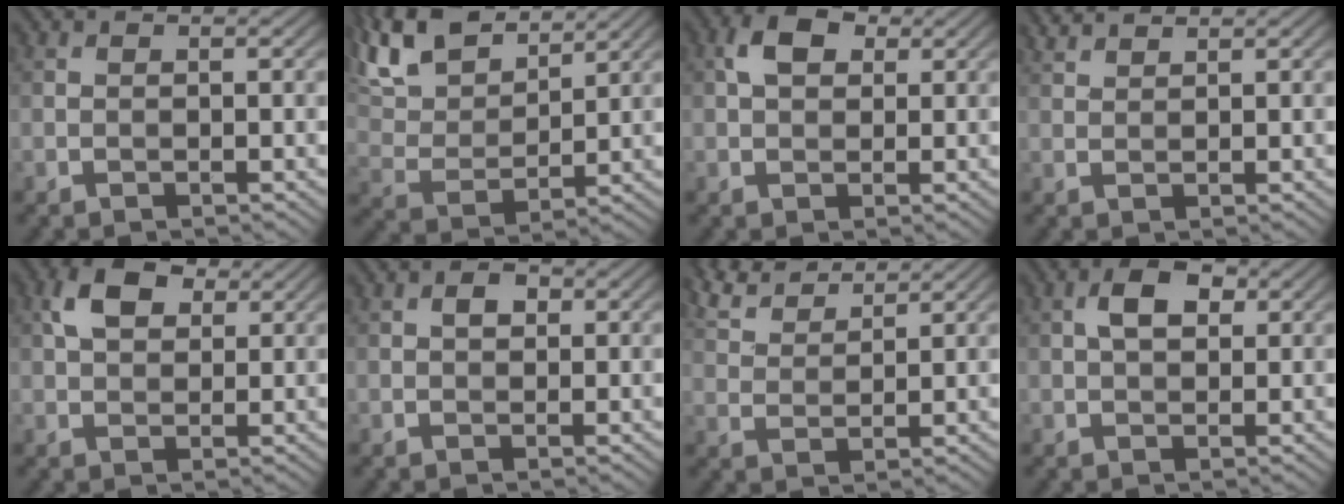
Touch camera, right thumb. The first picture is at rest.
{"total": 13.1, "force": [9.6, 5.1, 7.3], "torque": [-0.195, 0.024, 0.175]}
{"total": 4.1, "force": [1.3, 2.8, 2.7], "torque": [-0.054, 0.009, 0.017]}
{"total": 2.1, "force": [1.9, 0.3, 0.6], "torque": [-0.019, 0.004, 0.042]}
{"total": 5.3, "force": [2.1, 3.4, 3.5], "torque": [-0.074, 0.008, 0.035]}
{"total": 1.7, "force": [0.3, 1.2, 1.1], "torque": [-0.019, 0.002, 0.001]}
{"total": 5.6, "force": [4.9, 1.1, 2.3], "torque": [-0.069, 0.011, 0.102]}
{"total": 4.1, "force": [1.1, 2.4, 3.1], "torque": [-0.059, 0.010, 0.014]}